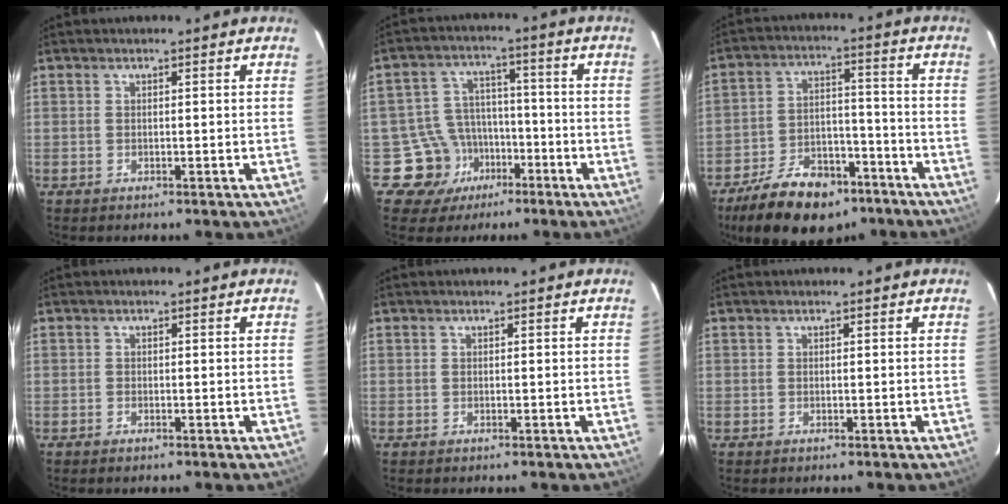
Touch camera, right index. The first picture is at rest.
{"total": 9.3, "force": [-5.2, 7.7, 0.5], "torque": [-0.029, 0.032, -0.074]}
{"total": 17.2, "force": [-12.1, 8.8, 8.4], "torque": [-0.177, 0.010, -0.181]}
{"total": 0.6, "force": [-0.5, 0.2, 0.2], "torque": [-0.004, -0.001, -0.011]}
{"total": 0.0}
{"total": 0.0}